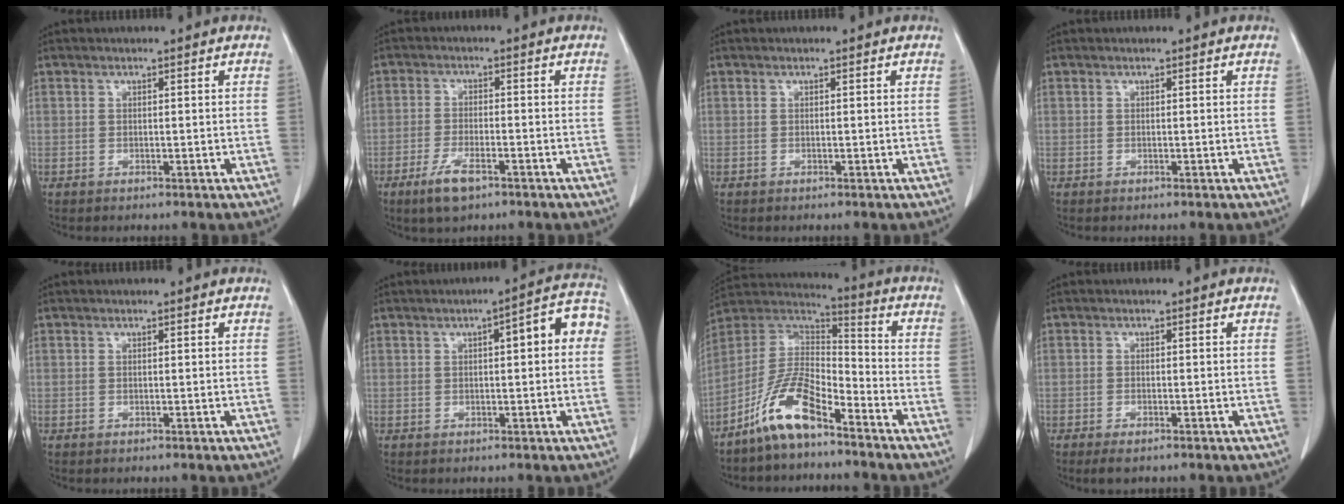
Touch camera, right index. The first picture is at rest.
{"total": 5.3, "force": [-3.3, 1.5, 3.9], "torque": [-0.081, -0.007, -0.055]}
{"total": 0.0}
{"total": 0.0}
{"total": 0.0}
{"total": 7.4, "force": [1.1, 1.6, 7.1], "torque": [-0.089, 0.031, 0.009]}
{"total": 11.9, "force": [-8.0, 3.4, 8.1], "torque": [-0.173, 0.015, -0.155]}
{"total": 2.3, "force": [-1.7, 0.6, 1.5], "torque": [-0.026, -0.004, -0.023]}